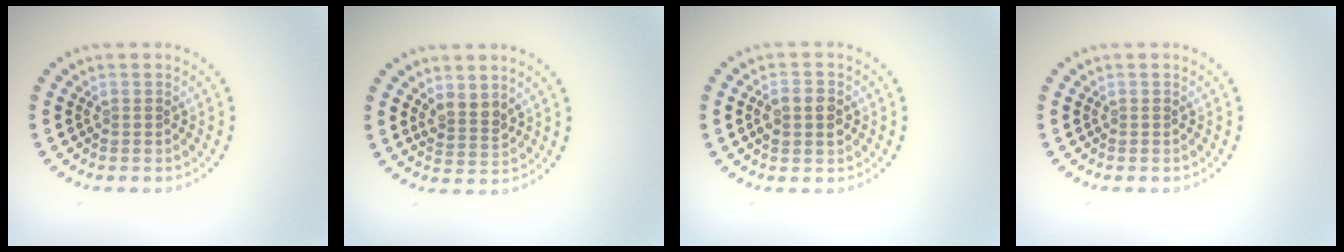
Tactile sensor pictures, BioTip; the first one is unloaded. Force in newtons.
{"total": 2.0, "press": 1.7, "slide": 1.2}
{"total": 2.3, "press": 2.3, "slide": 0.0}
{"total": 0.0}